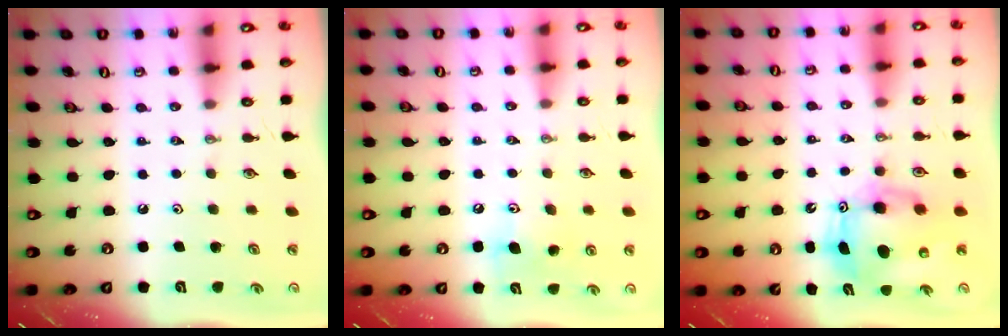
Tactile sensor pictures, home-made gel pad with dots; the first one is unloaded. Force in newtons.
{"total": 7.4, "press": 7.1, "slide": 2.2}
{"total": 10.2, "press": 9.9, "slide": 2.3}